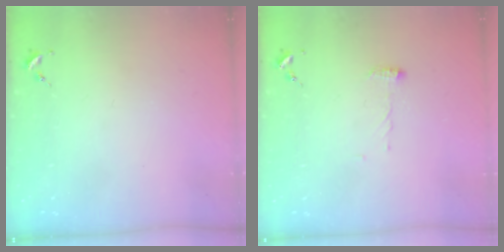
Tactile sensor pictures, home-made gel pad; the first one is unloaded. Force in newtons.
{"total": 5.0, "press": 5.0, "slide": 0.5}